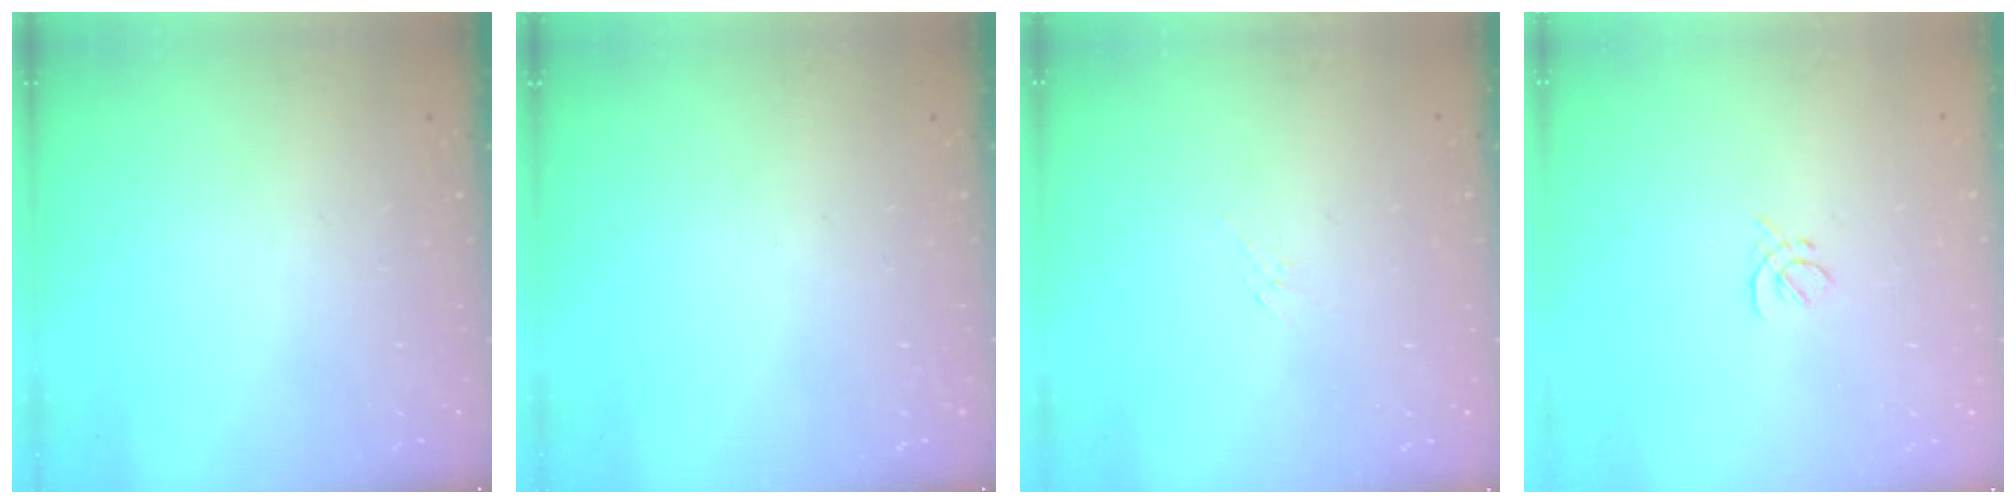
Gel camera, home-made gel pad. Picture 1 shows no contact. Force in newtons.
{"total": 0.0}
{"total": 2.1, "press": 2.0, "slide": 0.6}
{"total": 2.0, "press": 1.9, "slide": 0.7}